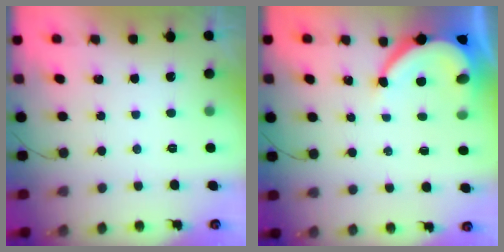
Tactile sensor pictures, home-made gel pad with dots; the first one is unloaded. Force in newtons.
{"total": 8.6, "press": 8.6, "slide": 1.2}